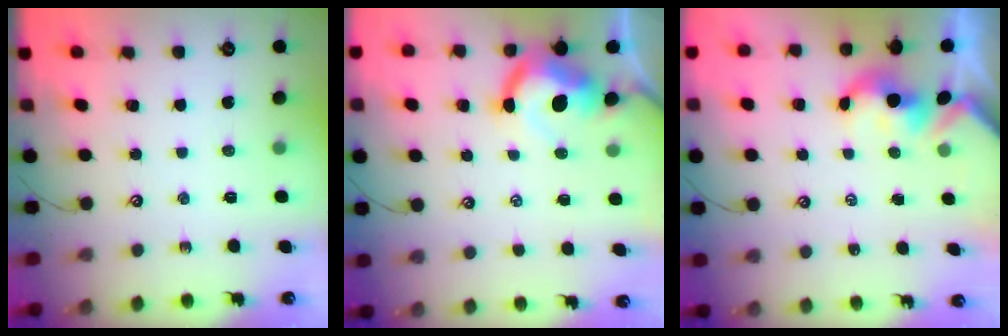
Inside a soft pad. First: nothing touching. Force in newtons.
{"total": 5.4, "press": 5.2, "slide": 1.3}
{"total": 2.0, "press": 2.0, "slide": 0.2}